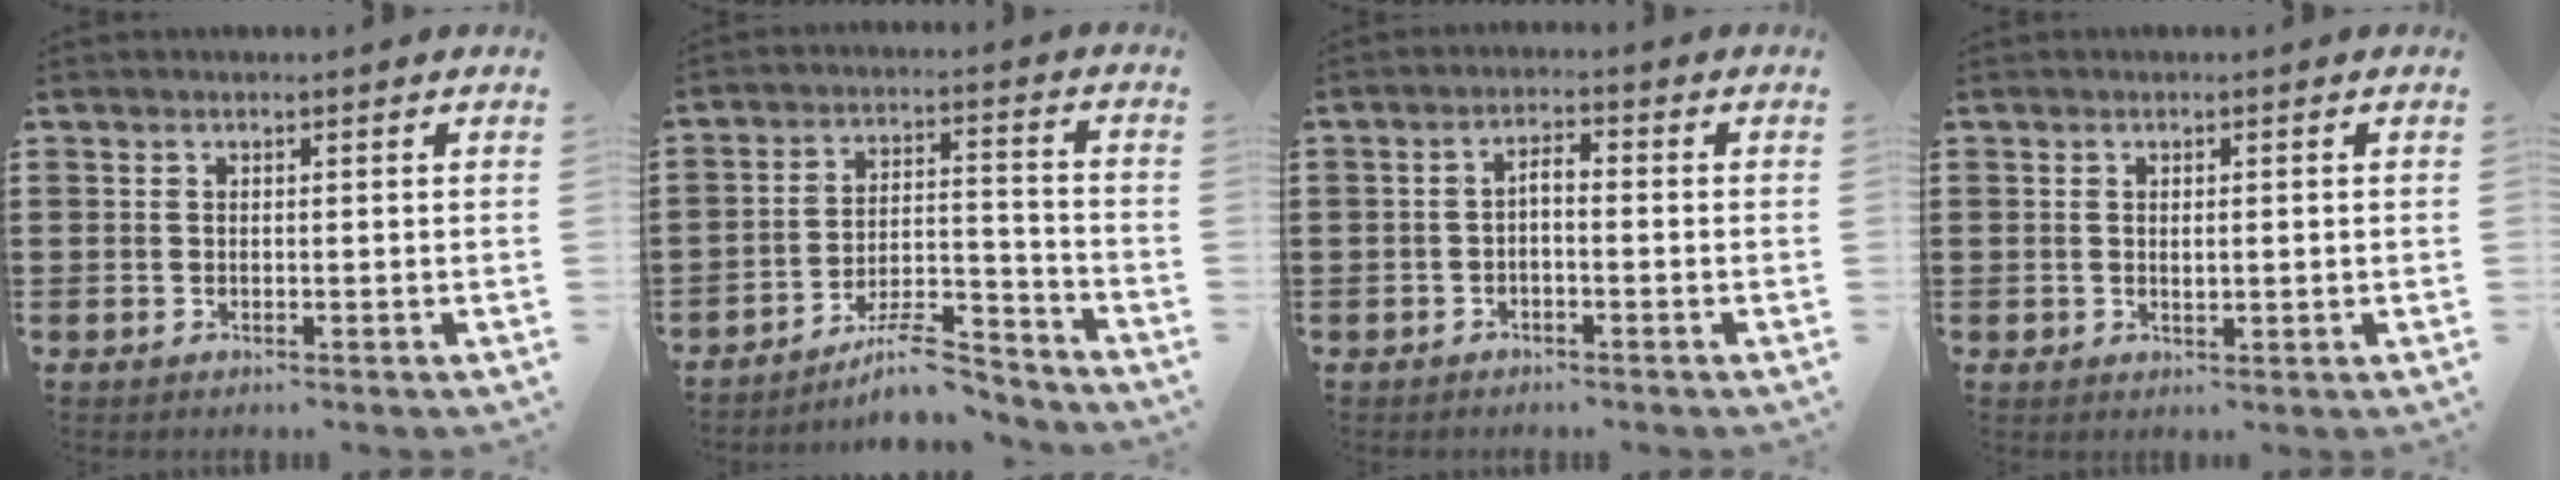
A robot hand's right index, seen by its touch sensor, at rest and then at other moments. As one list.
[{"total": 9.3, "force": [-7.9, 1.9, 4.6], "torque": [-0.068, 0.025, -0.144]}, {"total": 2.0, "force": [-1.1, 0.4, 1.6], "torque": [-0.032, 0.006, -0.023]}, {"total": 0.9, "force": [0.1, 0.5, 0.8], "torque": [-0.015, 0.006, 0.000]}]